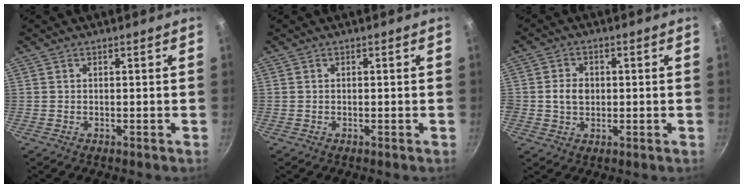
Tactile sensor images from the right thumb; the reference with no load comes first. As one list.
[{"total": 0.0}, {"total": 4.5, "force": [0.1, 3.7, 2.7], "torque": [-0.033, 0.005, 0.000]}]